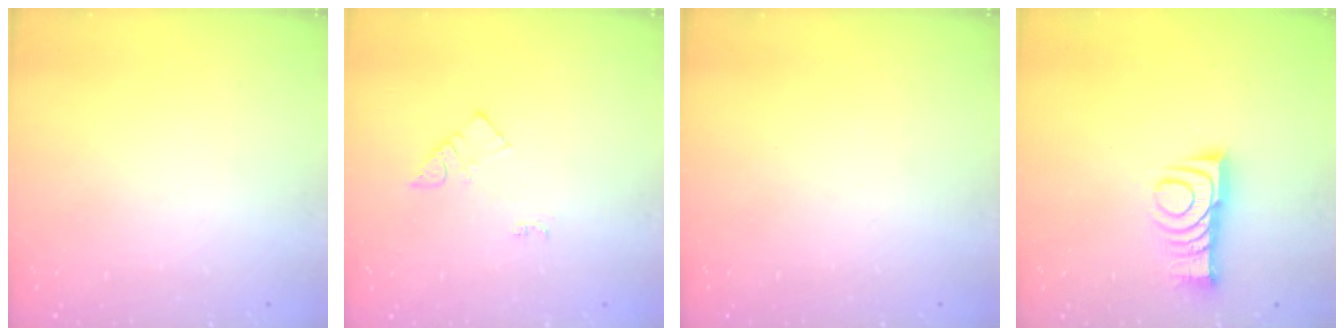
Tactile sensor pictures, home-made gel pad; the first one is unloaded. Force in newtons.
{"total": 4.5, "press": 4.5, "slide": 0.6}
{"total": 0.0}
{"total": 9.6, "press": 9.6, "slide": 0.1}